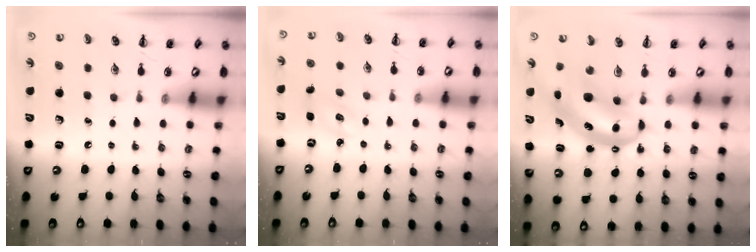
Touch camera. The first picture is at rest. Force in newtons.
{"total": 2.2, "press": 2.1, "slide": 0.6}
{"total": 7.2, "press": 7.0, "slide": 1.6}